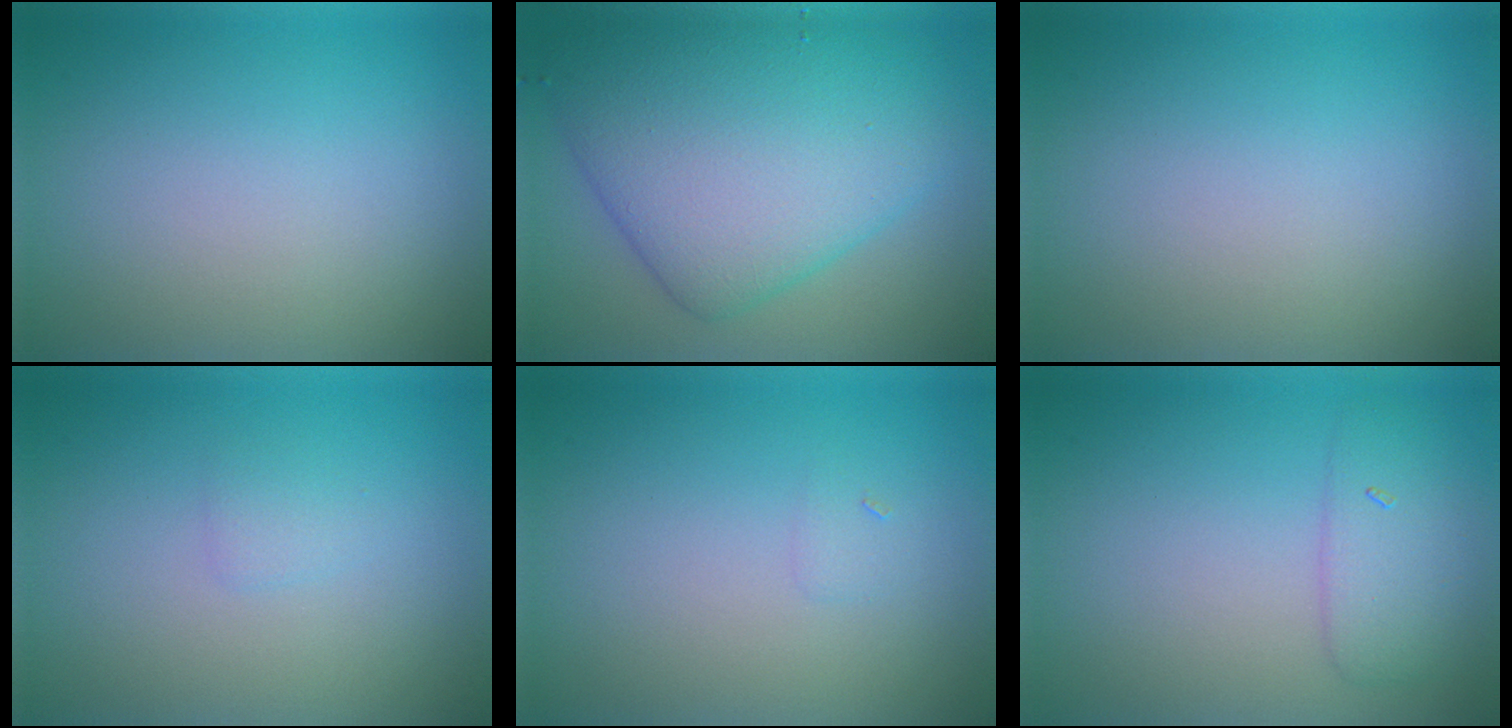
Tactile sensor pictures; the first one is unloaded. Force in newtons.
{"total": 10.4, "press": 10.4, "slide": 0.0}
{"total": 0.0}
{"total": 0.8, "press": 0.8, "slide": 0.0}
{"total": 0.5, "press": 0.5, "slide": 0.1}
{"total": 3.0, "press": 3.0, "slide": 0.2}